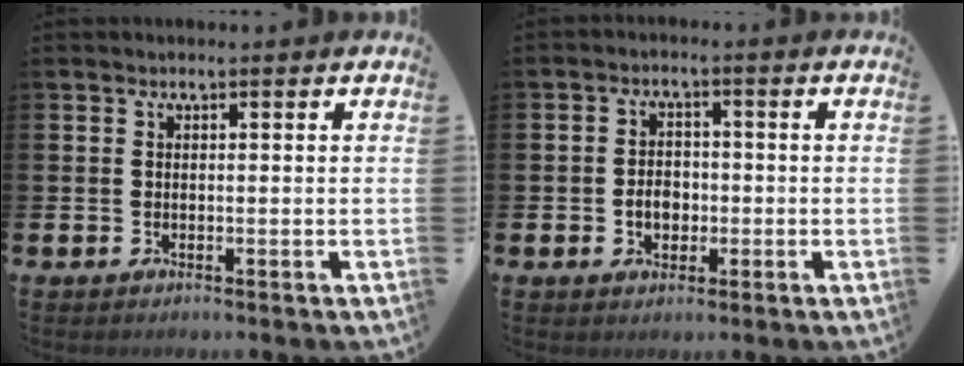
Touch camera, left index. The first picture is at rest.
{"total": 3.4, "force": [-0.8, 2.5, 2.1], "torque": [-0.024, -0.001, -0.021]}